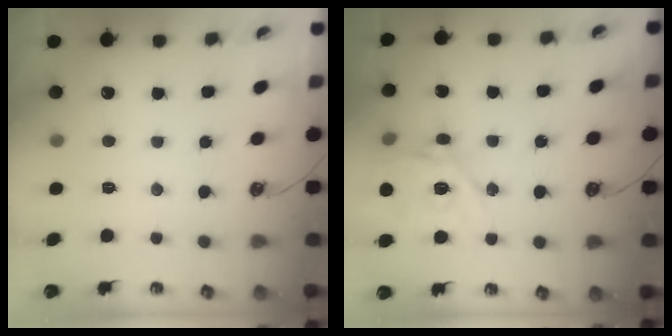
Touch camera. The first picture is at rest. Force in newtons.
{"total": 17.9, "press": 17.7, "slide": 2.7}